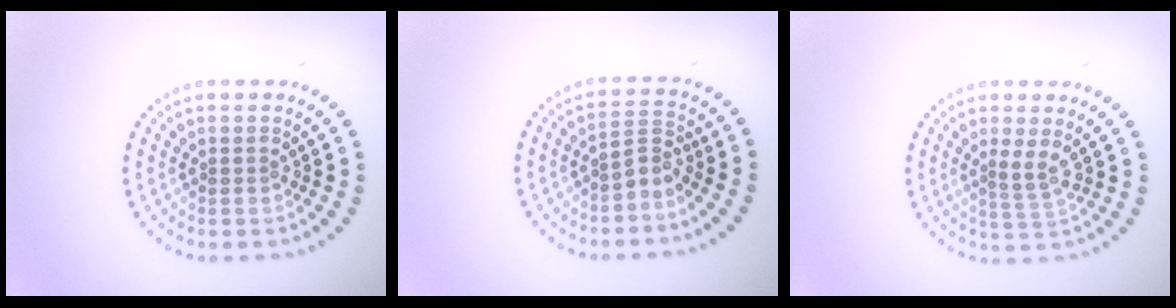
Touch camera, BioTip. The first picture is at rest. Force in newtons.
{"total": 2.2, "press": 1.4, "slide": 1.7}
{"total": 1.9, "press": 1.3, "slide": 1.4}